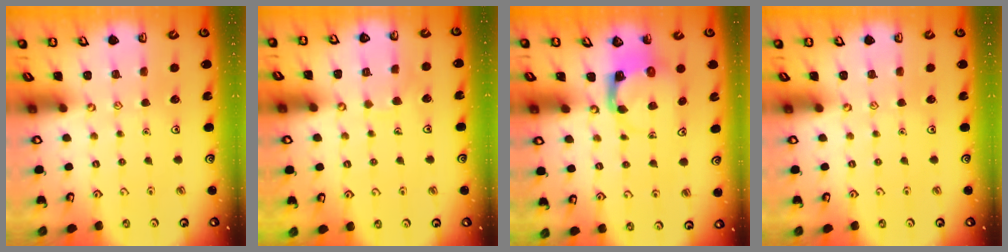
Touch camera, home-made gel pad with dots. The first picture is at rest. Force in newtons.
{"total": 6.1, "press": 6.1, "slide": 0.4}
{"total": 3.7, "press": 3.7, "slide": 0.6}
{"total": 0.0}